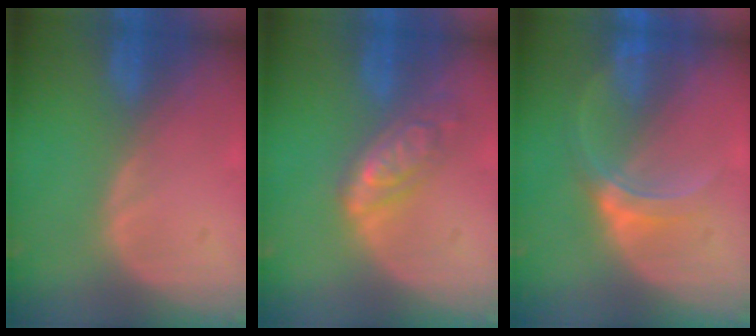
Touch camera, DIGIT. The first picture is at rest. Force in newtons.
{"total": 6.4, "press": 5.7, "slide": 3.0}
{"total": 6.2, "press": 5.7, "slide": 2.4}